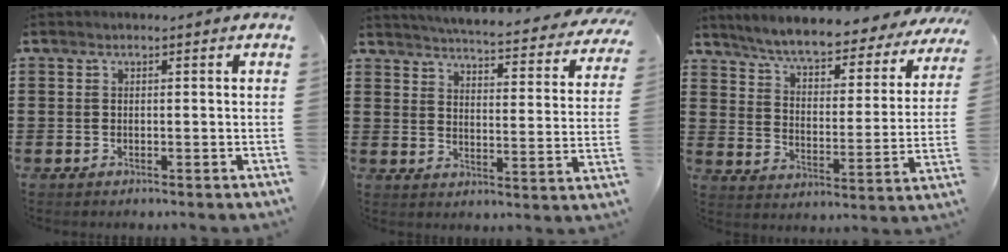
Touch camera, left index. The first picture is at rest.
{"total": 4.6, "force": [4.4, -0.7, 1.1], "torque": [-0.037, -0.045, 0.068]}
{"total": 6.1, "force": [5.7, 0.3, 2.1], "torque": [-0.068, -0.039, 0.093]}